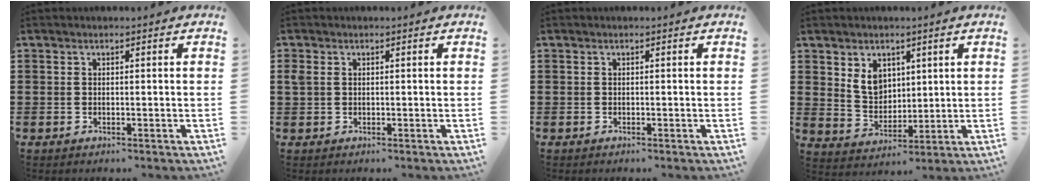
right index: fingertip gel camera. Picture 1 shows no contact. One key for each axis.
{"total": 1.6, "fx": 0.5, "fy": 1.2, "fz": 0.9, "tx": -0.028, "ty": 0.004, "tz": 0.005}
{"total": 0.0}
{"total": 5.7, "fx": 2.7, "fy": 4.3, "fz": 2.7, "tx": -0.062, "ty": 0.011, "tz": 0.049}